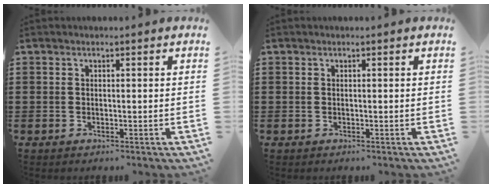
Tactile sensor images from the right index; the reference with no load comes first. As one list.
[{"total": 0.0}]